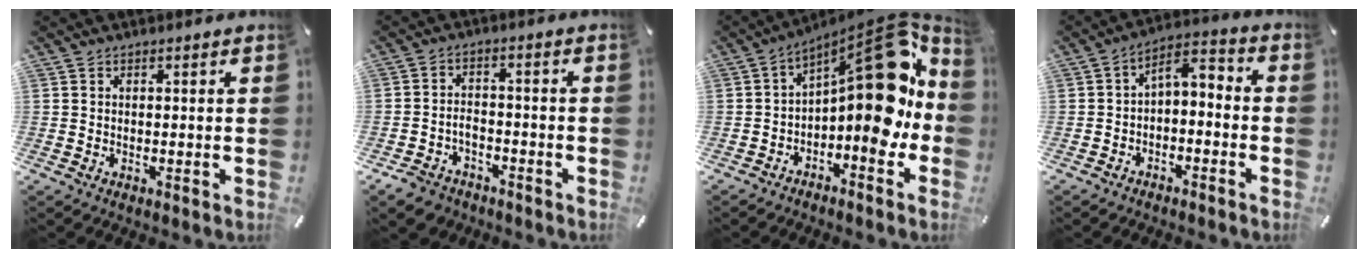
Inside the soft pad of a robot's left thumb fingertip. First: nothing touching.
{"total": 4.9, "force": [-3.5, 3.2, 1.3], "torque": [-0.031, 0.016, -0.069]}
{"total": 19.4, "force": [2.8, 8.8, 17.1], "torque": [-0.201, -0.038, 0.047]}
{"total": 4.6, "force": [-3.4, 2.4, 2.1], "torque": [-0.031, 0.015, -0.068]}